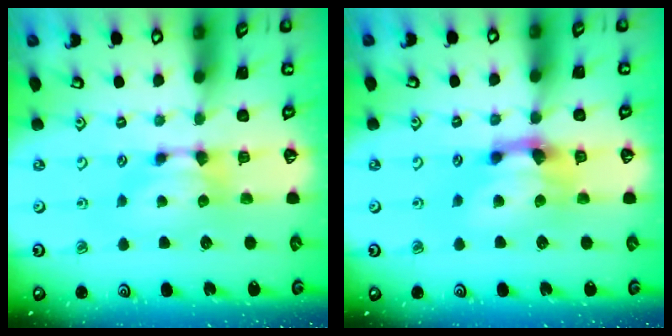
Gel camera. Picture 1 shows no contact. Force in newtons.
{"total": 2.8, "press": 2.4, "slide": 1.5}